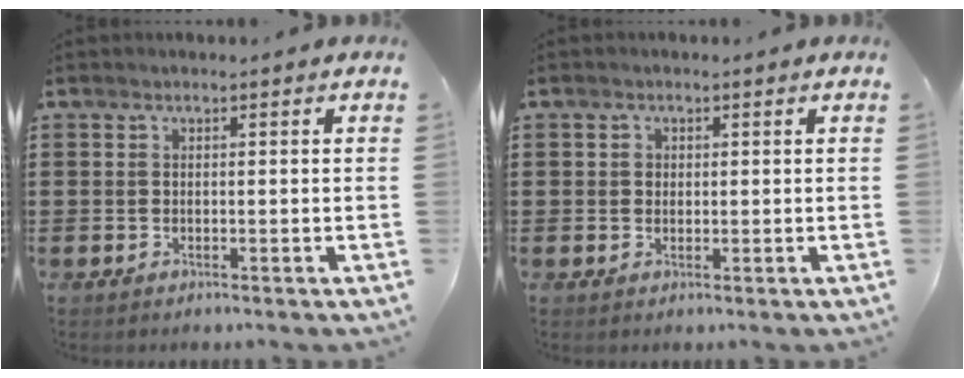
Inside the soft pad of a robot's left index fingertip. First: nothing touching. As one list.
[{"total": 1.1, "force": [0.3, 0.9, 0.4], "torque": [-0.011, 0.005, 0.007]}]